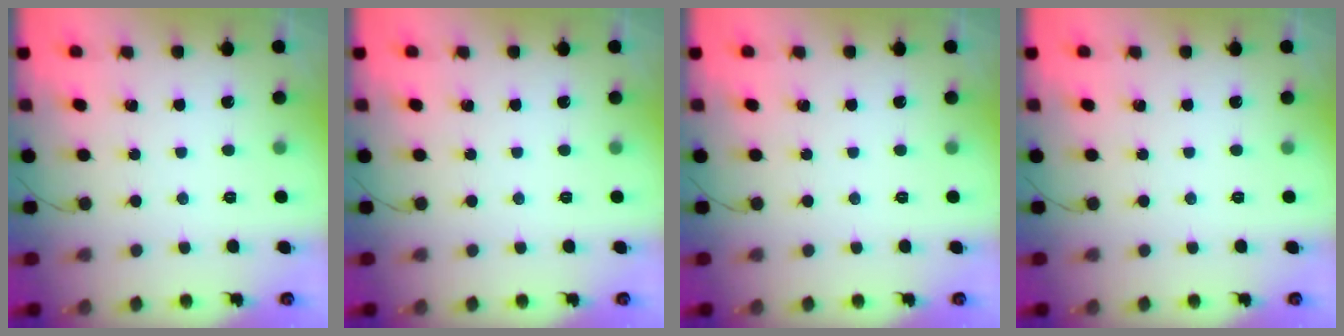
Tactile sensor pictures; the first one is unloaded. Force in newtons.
{"total": 0.0}
{"total": 0.0}
{"total": 0.0}